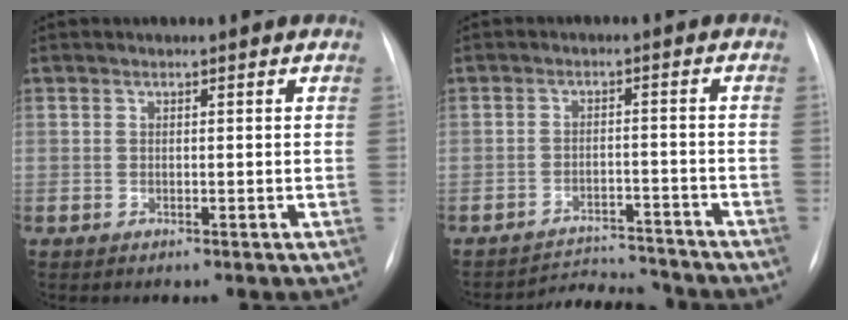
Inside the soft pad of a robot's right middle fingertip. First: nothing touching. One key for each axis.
{"total": 7.5, "fx": -7.4, "fy": 0.7, "fz": 0.2, "tx": -0.004, "ty": 0.002, "tz": -0.111}